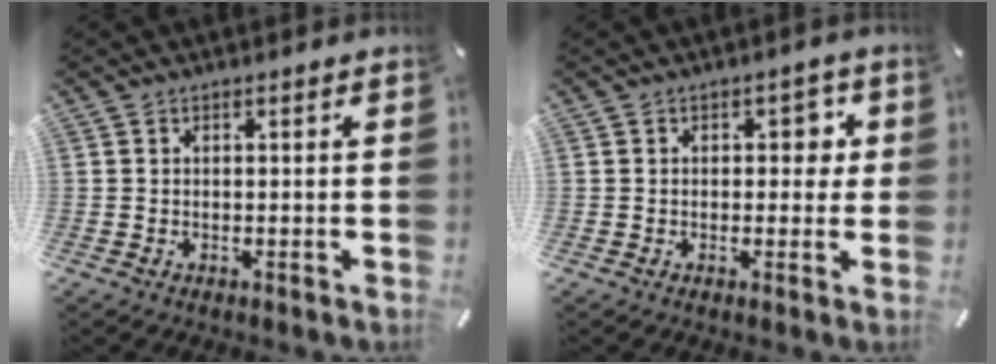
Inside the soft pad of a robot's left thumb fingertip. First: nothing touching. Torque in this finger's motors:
{"motor_torque": [0.84, 0.68, 0.26, -0.08, 0.00]}